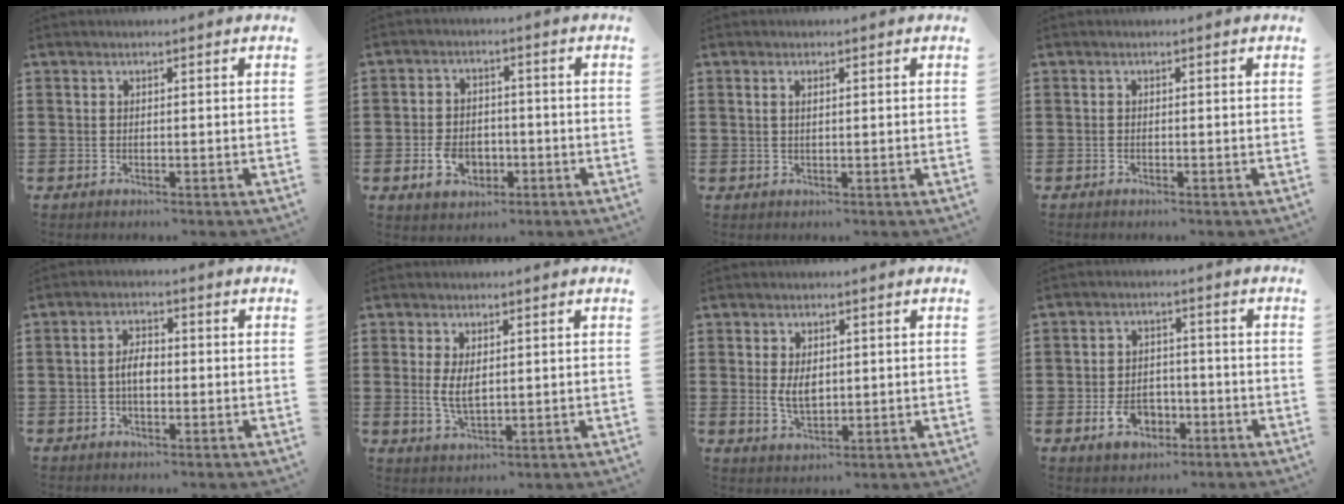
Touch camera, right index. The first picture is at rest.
{"total": 5.1, "force": [-1.6, 3.7, 3.1], "torque": [-0.072, 0.006, -0.031]}
{"total": 1.0, "force": [0.4, 0.3, 0.9], "torque": [-0.018, 0.004, 0.006]}
{"total": 0.0}
{"total": 3.6, "force": [-0.4, 1.7, 3.1], "torque": [-0.066, 0.002, -0.010]}
{"total": 3.9, "force": [0.5, 1.7, 3.4], "torque": [-0.068, 0.005, 0.009]}
{"total": 3.7, "force": [0.5, 2.2, 3.0], "torque": [-0.054, 0.004, 0.007]}
{"total": 5.2, "force": [-2.1, 3.6, 3.1], "torque": [-0.070, 0.006, -0.040]}